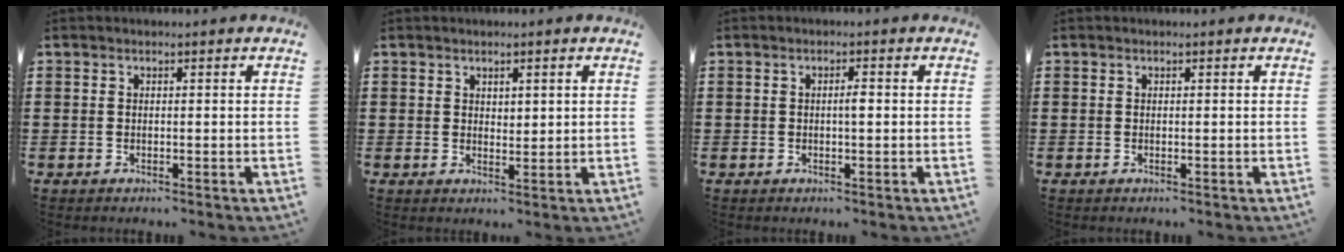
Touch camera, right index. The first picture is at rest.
{"total": 1.4, "force": [1.2, 0.7, 0.3], "torque": [-0.008, 0.003, 0.023]}
{"total": 1.5, "force": [-0.1, 0.4, 1.5], "torque": [-0.028, 0.000, -0.001]}
{"total": 0.0}